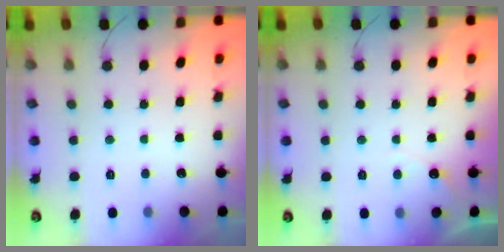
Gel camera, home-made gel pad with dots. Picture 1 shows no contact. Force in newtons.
{"total": 2.3, "press": 2.3, "slide": 0.1}